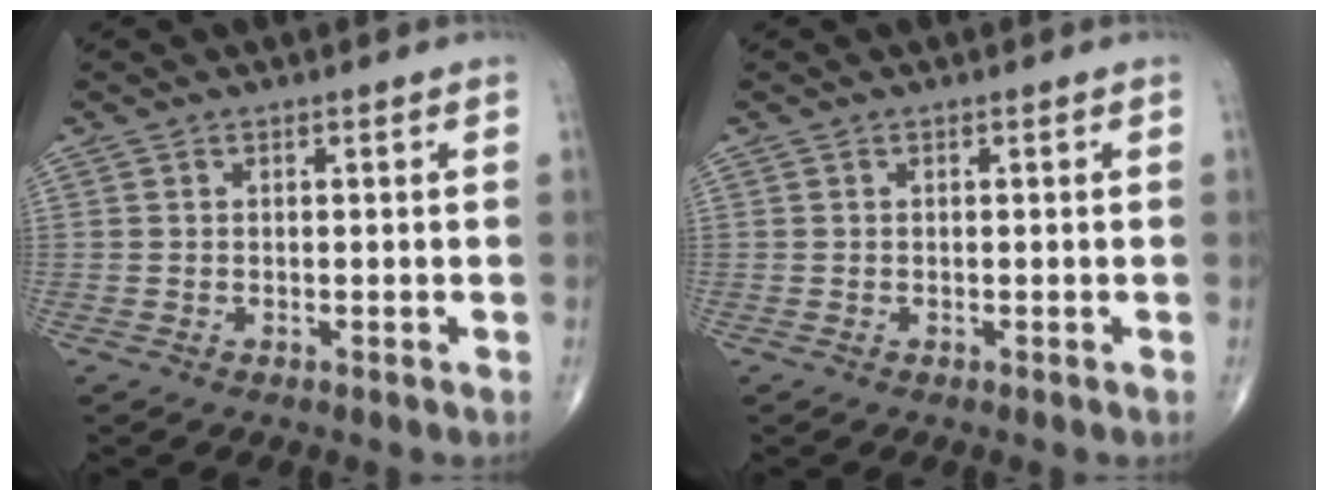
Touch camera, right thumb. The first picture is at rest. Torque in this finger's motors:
{"motor_torque": [-0.04, 0.04, 0.00, 0.00, 0.02]}